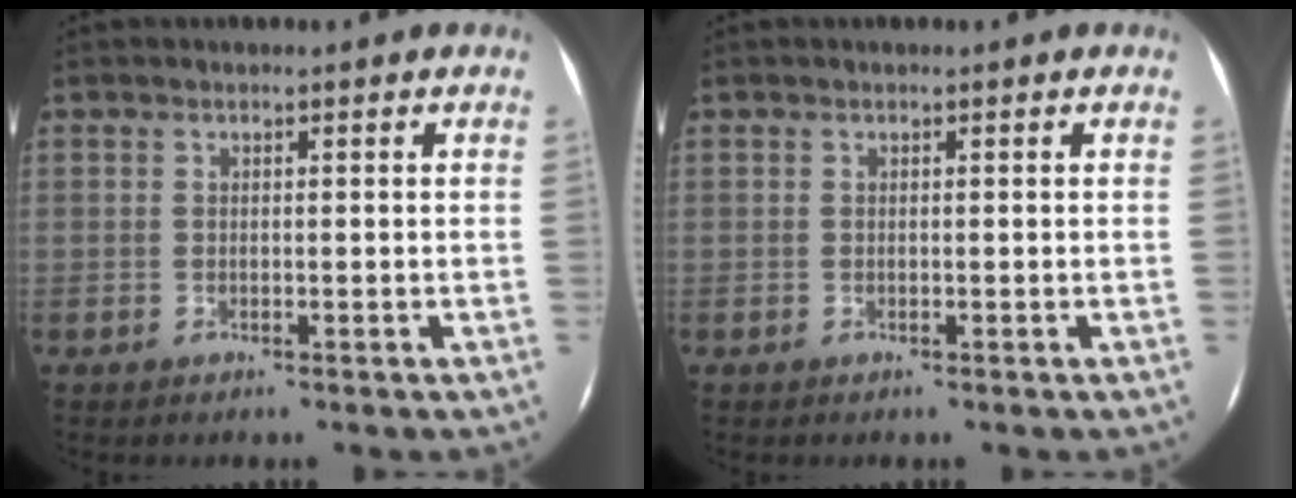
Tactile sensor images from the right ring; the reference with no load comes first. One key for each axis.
{"total": 0.0}